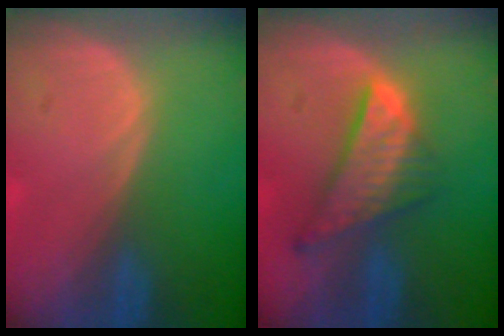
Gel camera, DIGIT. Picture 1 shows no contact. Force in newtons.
{"total": 8.7, "press": 7.5, "slide": 4.4}